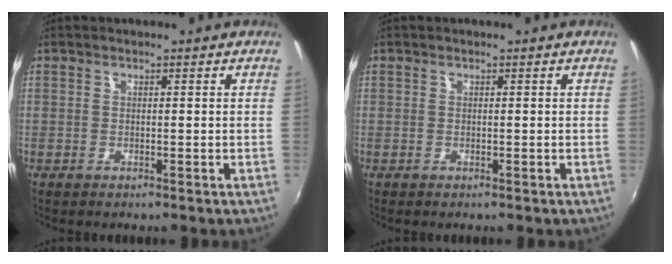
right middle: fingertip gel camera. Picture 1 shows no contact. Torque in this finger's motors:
{"motor_torque": [-0.47, 0.27, -0.03, -0.02]}